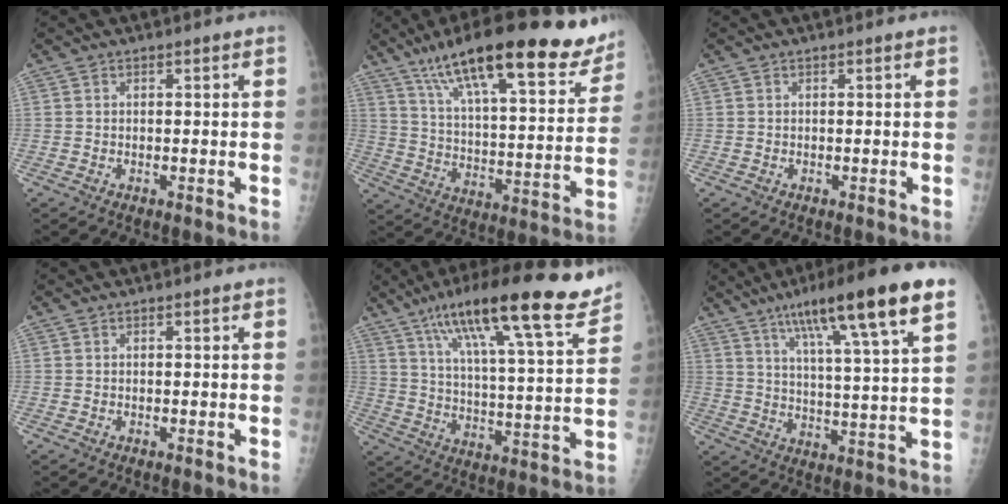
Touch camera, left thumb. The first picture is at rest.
{"total": 26.7, "force": [18.8, 7.0, 17.7], "torque": [-0.243, -0.049, 0.286]}
{"total": 0.0}
{"total": 0.0}
{"total": 23.9, "force": [16.5, 3.6, 16.9], "torque": [-0.254, -0.046, 0.258]}
{"total": 19.2, "force": [11.0, 1.9, 15.7], "torque": [-0.236, -0.028, 0.170]}